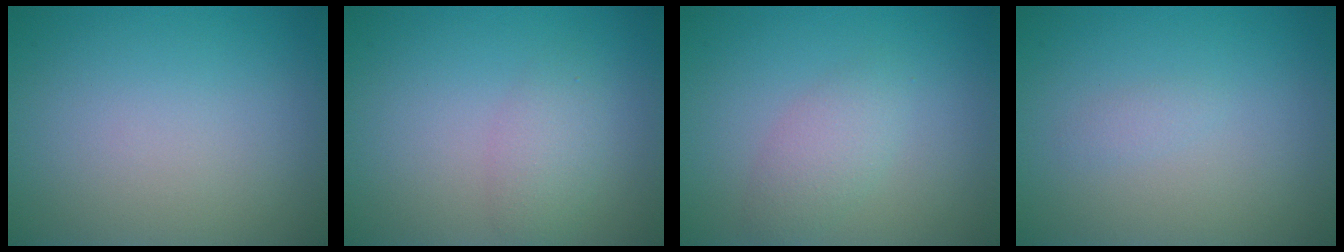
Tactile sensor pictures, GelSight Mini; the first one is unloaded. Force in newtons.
{"total": 2.1, "press": 2.1, "slide": 0.0}
{"total": 2.2, "press": 2.2, "slide": 0.0}
{"total": 0.6, "press": 0.6, "slide": 0.0}